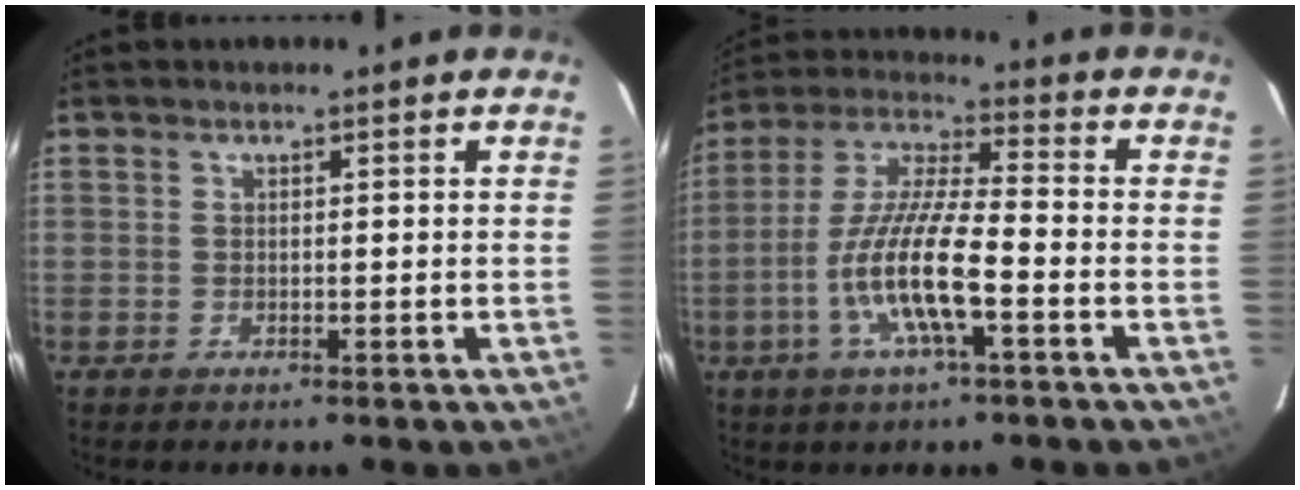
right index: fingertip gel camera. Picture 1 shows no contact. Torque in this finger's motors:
{"motor_torque": [1.27, -0.87, 1.01, 0.21]}